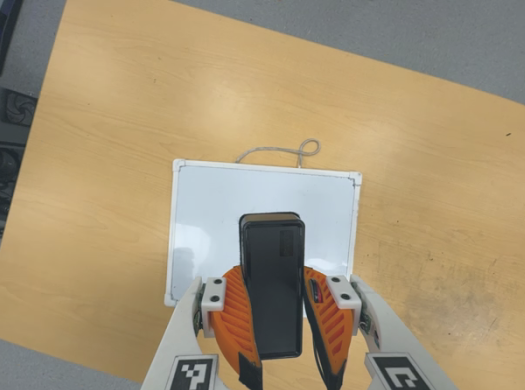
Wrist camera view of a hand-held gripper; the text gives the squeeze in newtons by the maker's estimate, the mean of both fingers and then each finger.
{"total": 9.0, "left": 8.1, "right": 10.0}